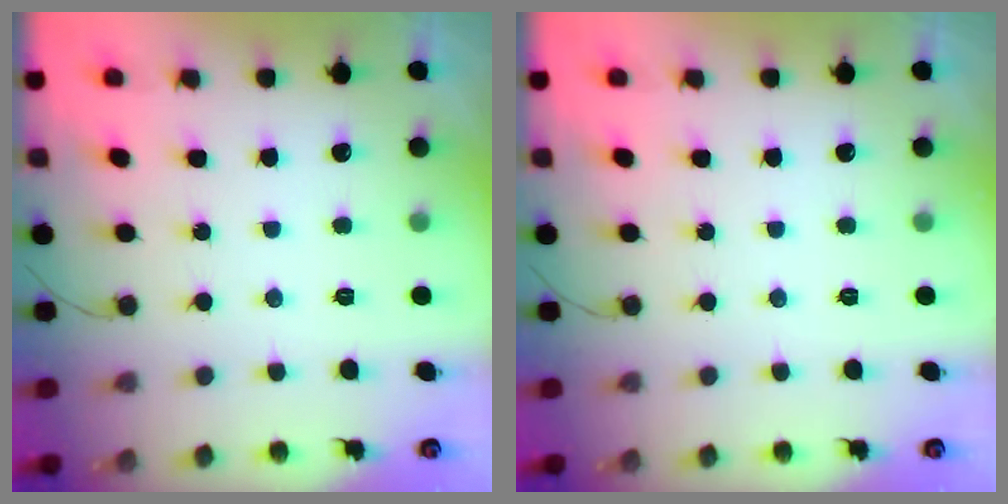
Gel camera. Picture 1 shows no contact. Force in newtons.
{"total": 0.0}